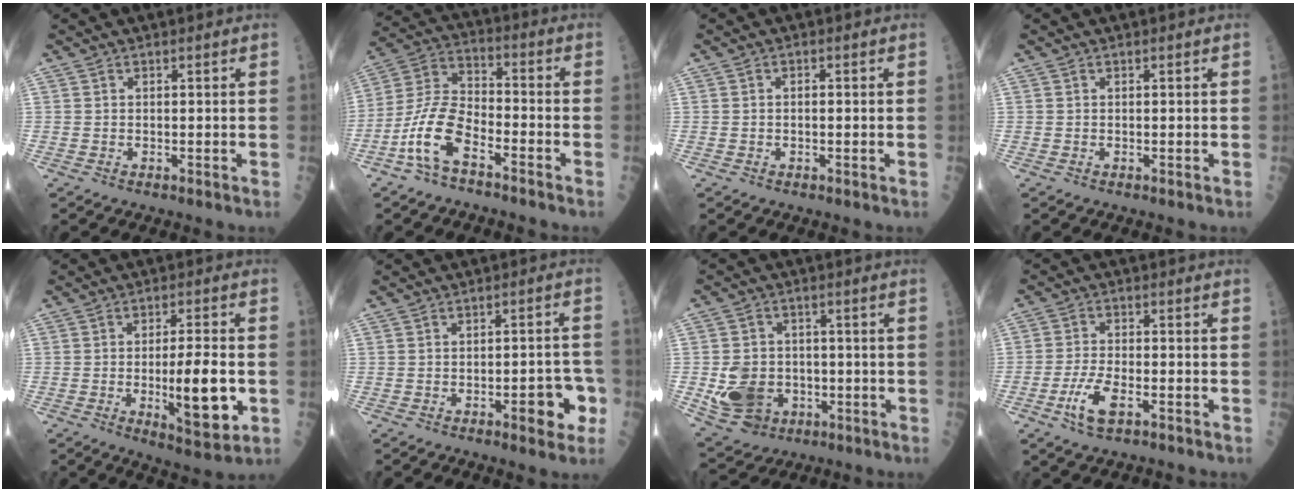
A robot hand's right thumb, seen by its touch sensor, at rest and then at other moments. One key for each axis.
{"total": 11.4, "fx": -5.8, "fy": 5.0, "fz": 8.4, "tx": -0.182, "ty": 0.048, "tz": -0.117}
{"total": 1.1, "fx": 0.0, "fy": 0.4, "fz": 1.0, "tx": -0.019, "ty": 0.003, "tz": -0.001}
{"total": 0.0}
{"total": 12.2, "fx": -2.1, "fy": 3.5, "fz": 11.5, "tx": -0.165, "ty": -0.003, "tz": -0.025}
{"total": 7.6, "fx": -2.8, "fy": 2.7, "fz": 6.5, "tx": -0.067, "ty": 0.023, "tz": -0.034}
{"total": 10.9, "fx": -1.9, "fy": 9.0, "fz": 5.9, "tx": -0.081, "ty": 0.007, "tz": -0.017}
{"total": 6.5, "fx": -3.0, "fy": 2.4, "fz": 5.3, "tx": -0.109, "ty": 0.012, "tz": -0.054}